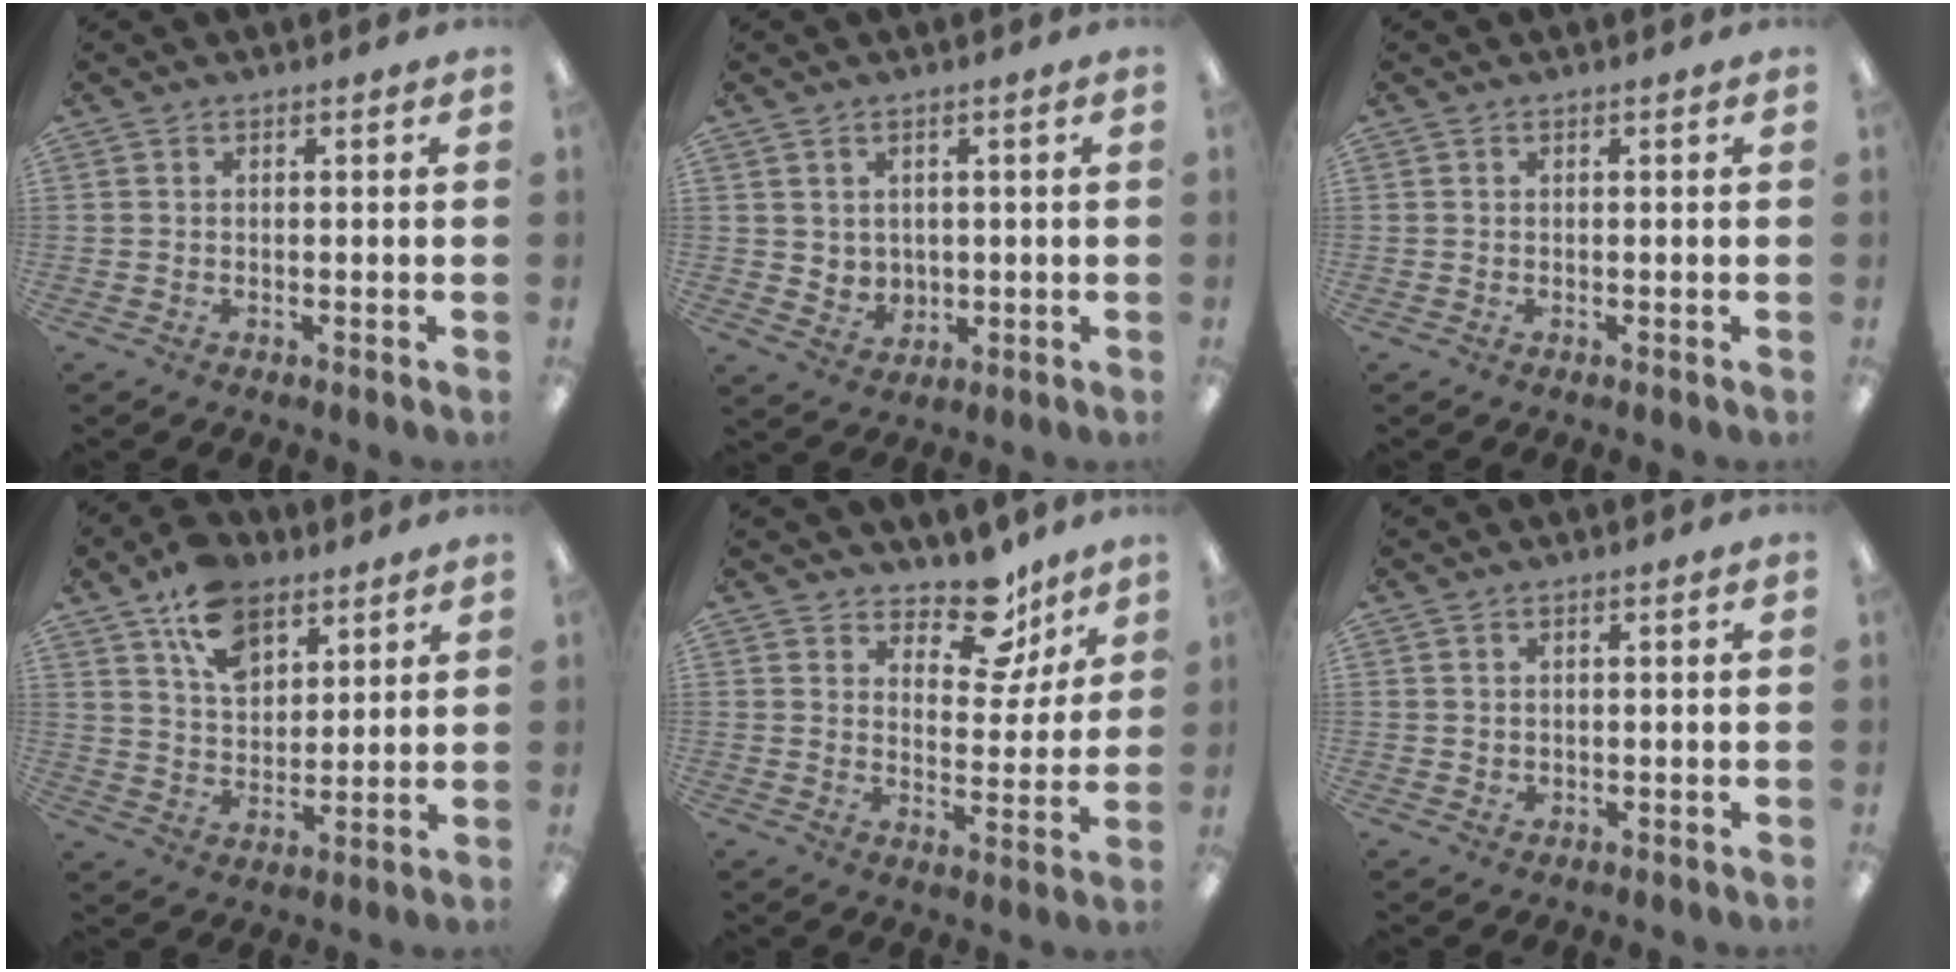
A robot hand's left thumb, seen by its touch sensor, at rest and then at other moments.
{"total": 4.0, "force": [2.4, 3.2, 0.3], "torque": [-0.002, -0.014, 0.045]}
{"total": 0.0}
{"total": 12.8, "force": [8.0, 7.6, 6.3], "torque": [-0.108, -0.030, 0.149]}
{"total": 12.0, "force": [8.9, 6.1, 5.3], "torque": [-0.065, -0.058, 0.157]}
{"total": 1.2, "force": [0.9, 0.8, 0.3], "torque": [-0.007, 0.002, 0.016]}